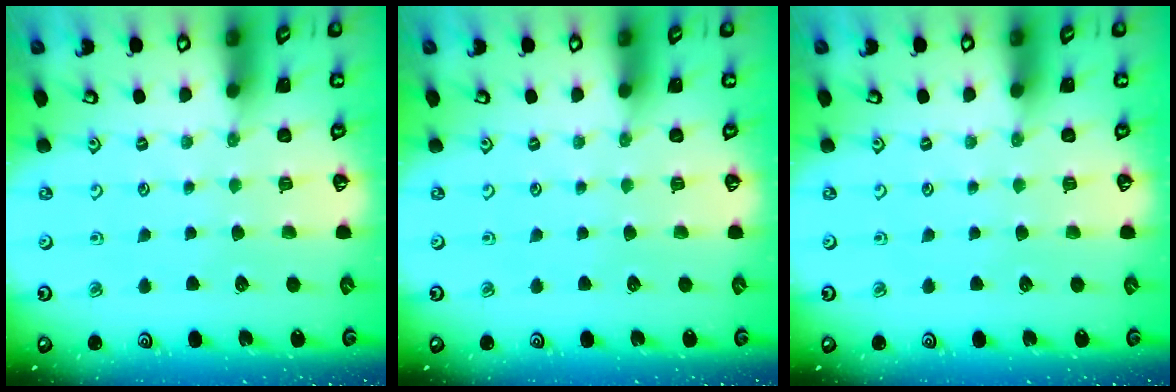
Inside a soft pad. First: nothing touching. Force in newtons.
{"total": 0.0}
{"total": 0.0}